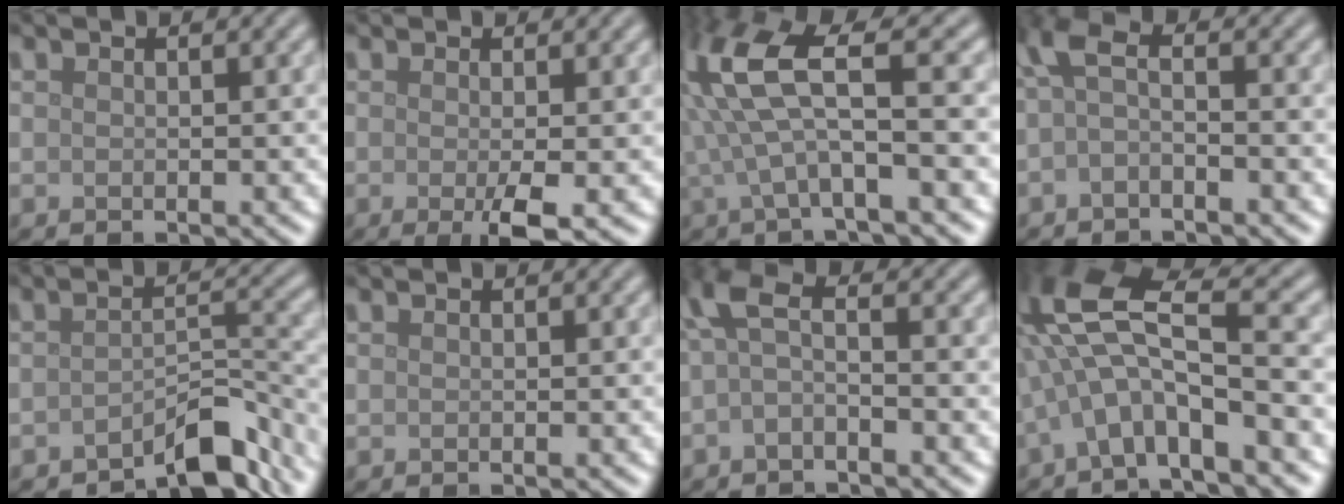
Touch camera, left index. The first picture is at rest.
{"total": 3.0, "force": [-0.8, 0.3, 2.9], "torque": [-0.052, -0.009, -0.014]}
{"total": 7.5, "force": [1.3, 1.9, 7.1], "torque": [-0.163, 0.012, 0.024]}
{"total": 2.9, "force": [-0.5, 1.1, 2.6], "torque": [-0.059, 0.009, -0.020]}
{"total": 5.0, "force": [-3.9, 1.3, 2.8], "torque": [-0.029, 0.007, -0.064]}
{"total": 0.0}
{"total": 3.2, "force": [-0.5, 1.1, 3.0], "torque": [-0.066, 0.012, -0.021]}
{"total": 9.6, "force": [-0.5, 3.1, 9.0], "torque": [-0.176, 0.022, -0.024]}